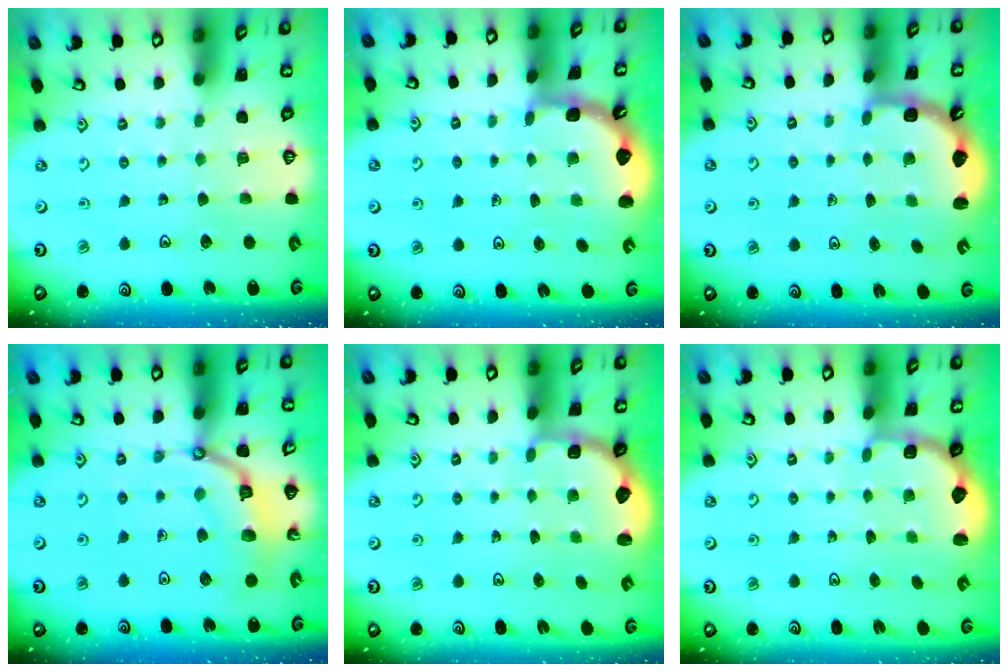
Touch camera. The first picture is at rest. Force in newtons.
{"total": 2.1, "press": 2.1, "slide": 0.2}
{"total": 3.2, "press": 2.5, "slide": 2.0}
{"total": 8.0, "press": 8.0, "slide": 0.3}
{"total": 2.8, "press": 2.1, "slide": 1.9}
{"total": 2.7, "press": 2.0, "slide": 1.9}